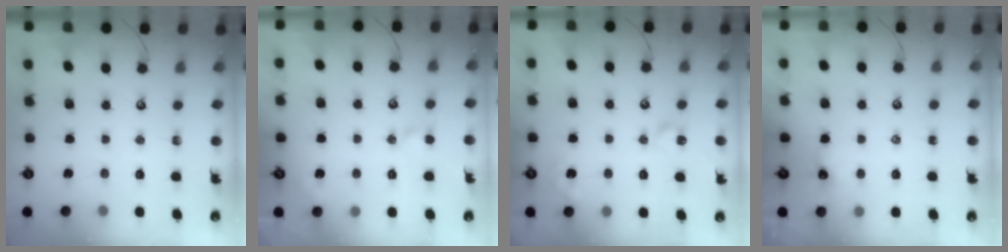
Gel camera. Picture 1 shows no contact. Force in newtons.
{"total": 1.9, "press": 1.8, "slide": 0.7}
{"total": 7.3, "press": 7.2, "slide": 0.9}
{"total": 0.8, "press": 0.8, "slide": 0.3}